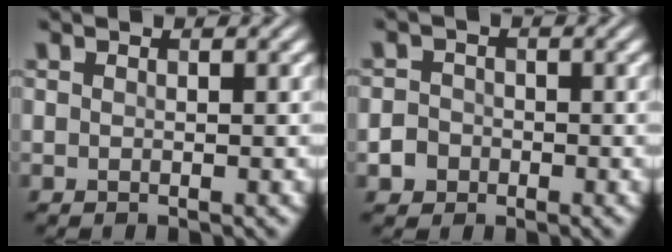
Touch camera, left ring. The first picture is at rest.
{"total": 2.1, "force": [-1.4, 1.5, 0.2], "torque": [0.009, 0.006, -0.022]}